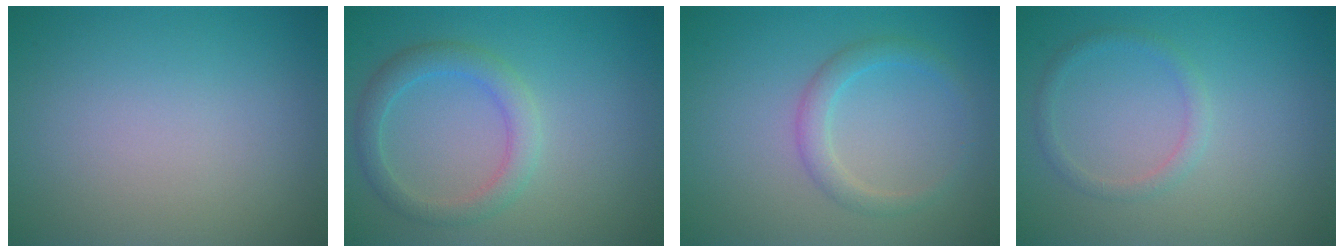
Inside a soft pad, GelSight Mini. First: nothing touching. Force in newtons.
{"total": 2.9, "press": 2.9, "slide": 0.2}
{"total": 2.1, "press": 2.1, "slide": 0.0}
{"total": 1.3, "press": 1.3, "slide": 0.0}